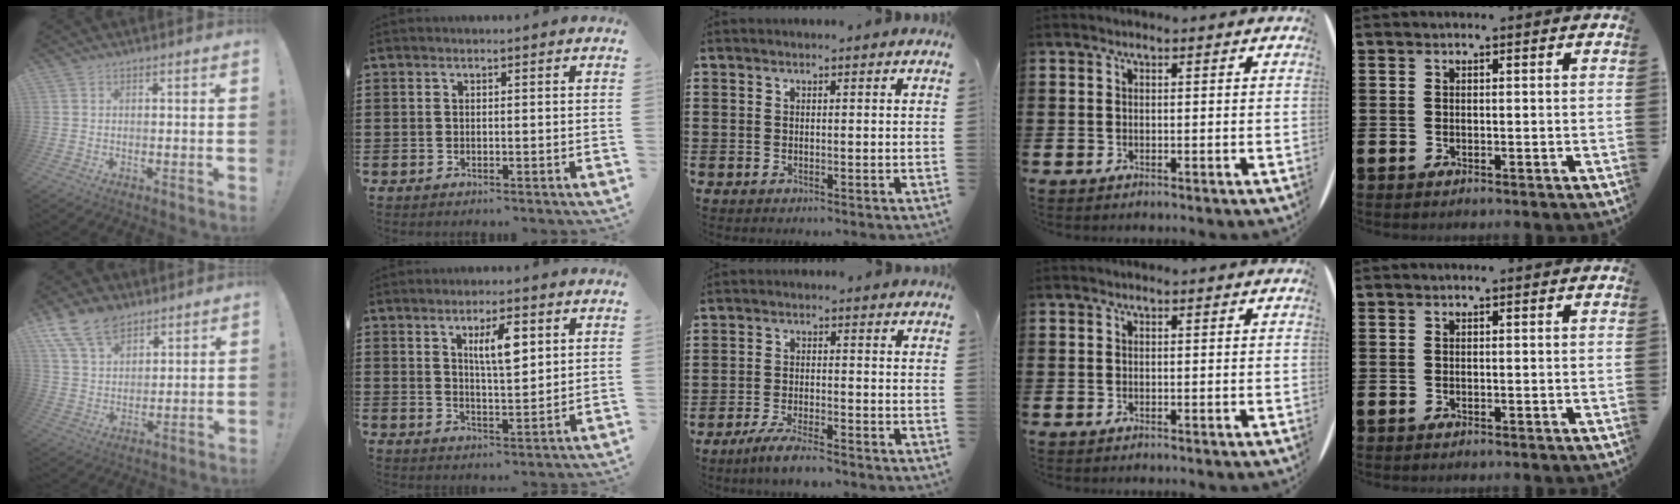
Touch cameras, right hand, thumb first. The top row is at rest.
{"thumb": {"total": 12.8, "force": [8.8, 7.6, 5.4], "torque": [-0.104, -0.044, 0.170]}, "index": {"total": 5.9, "force": [2.4, 1.7, 5.1], "torque": [-0.091, 0.003, 0.035]}, "middle": {"total": 4.0, "force": [-3.4, 0.1, 2.1], "torque": [-0.049, -0.006, -0.067]}}